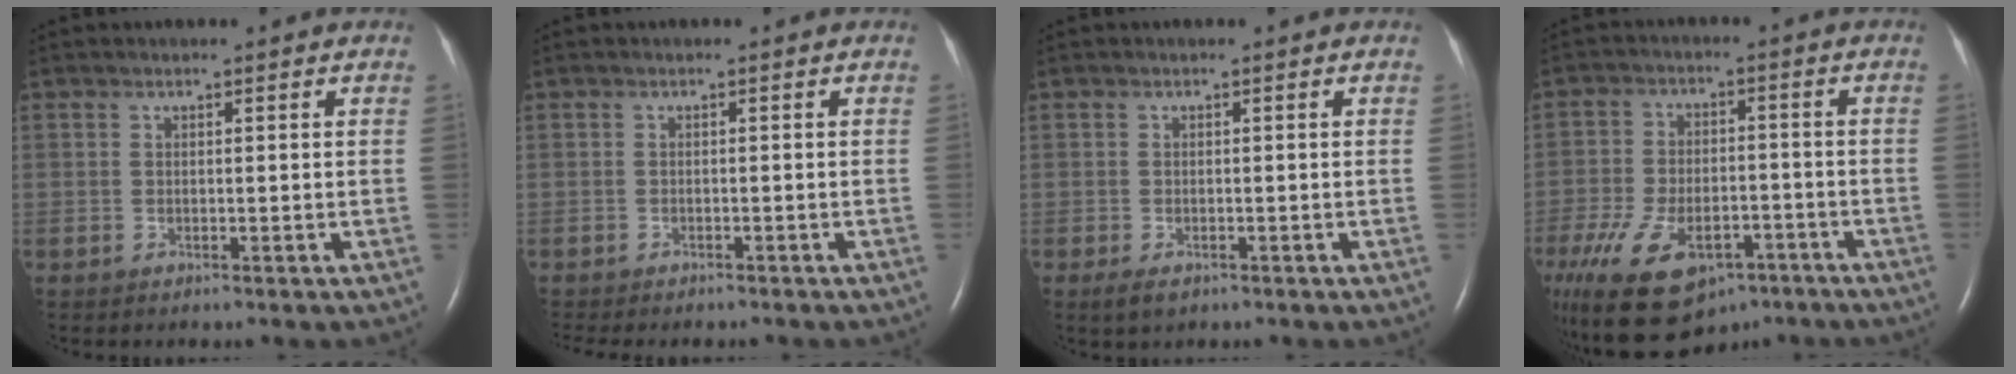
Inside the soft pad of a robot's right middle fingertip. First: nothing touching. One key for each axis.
{"total": 4.4, "fx": -3.9, "fy": 1.0, "fz": 1.9, "tx": -0.019, "ty": -0.004, "tz": -0.050}
{"total": 1.5, "fx": -0.8, "fy": 0.7, "fz": 1.1, "tx": -0.023, "ty": -0.003, "tz": -0.008}
{"total": 18.4, "fx": -11.4, "fy": 9.9, "fz": 10.5, "tx": -0.252, "ty": -0.017, "tz": -0.182}